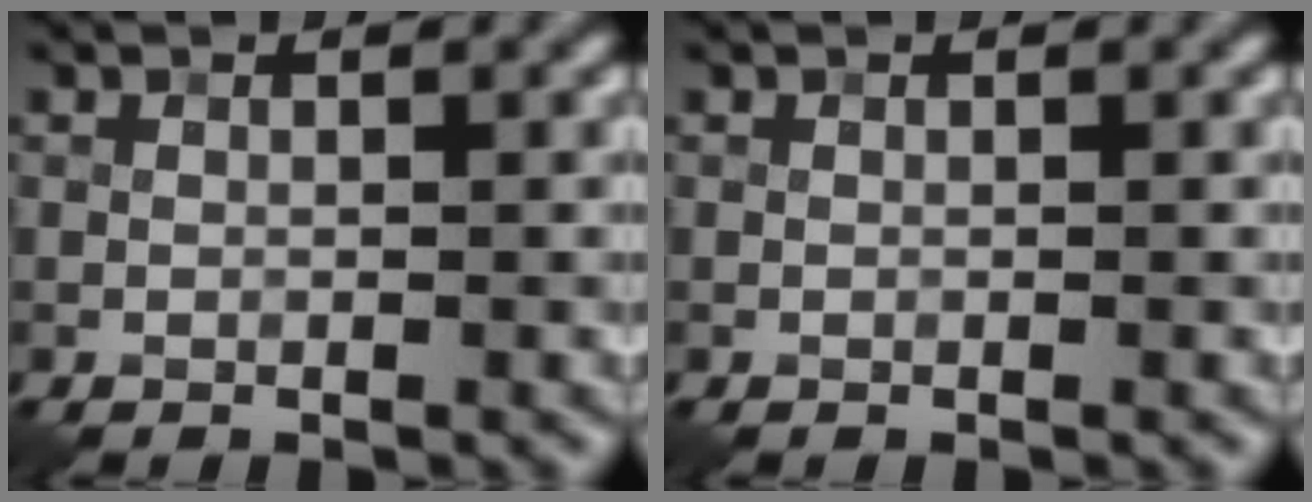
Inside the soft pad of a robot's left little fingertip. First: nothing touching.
{"total": 0.0}